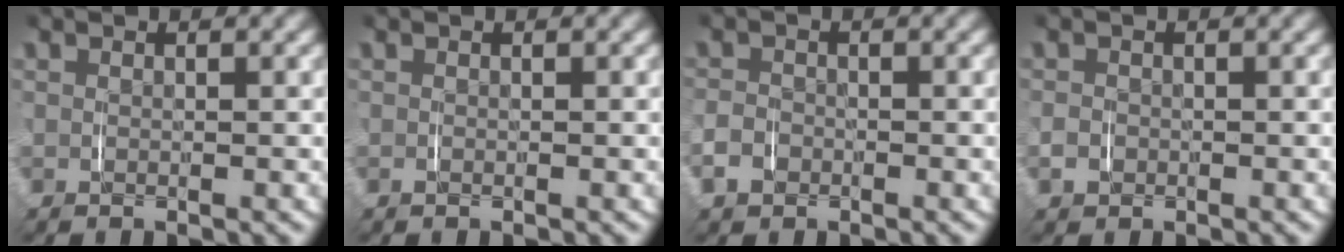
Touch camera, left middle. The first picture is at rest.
{"total": 0.0}
{"total": 2.2, "force": [-0.9, 1.8, 0.8], "torque": [-0.022, -0.002, -0.019]}
{"total": 1.3, "force": [-0.4, 1.2, 0.4], "torque": [-0.014, 0.000, -0.009]}